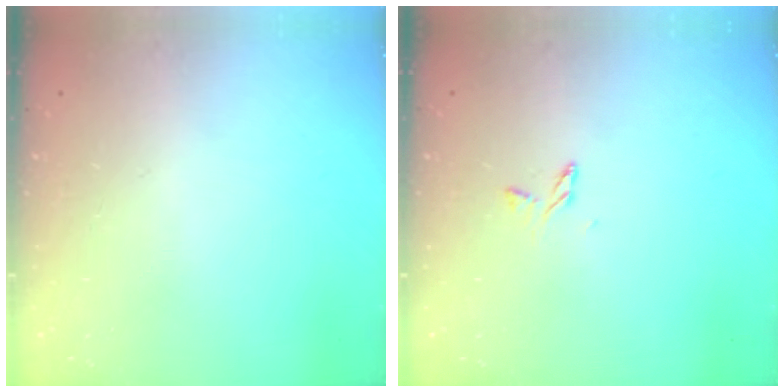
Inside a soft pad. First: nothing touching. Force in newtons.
{"total": 4.2, "press": 4.2, "slide": 0.4}